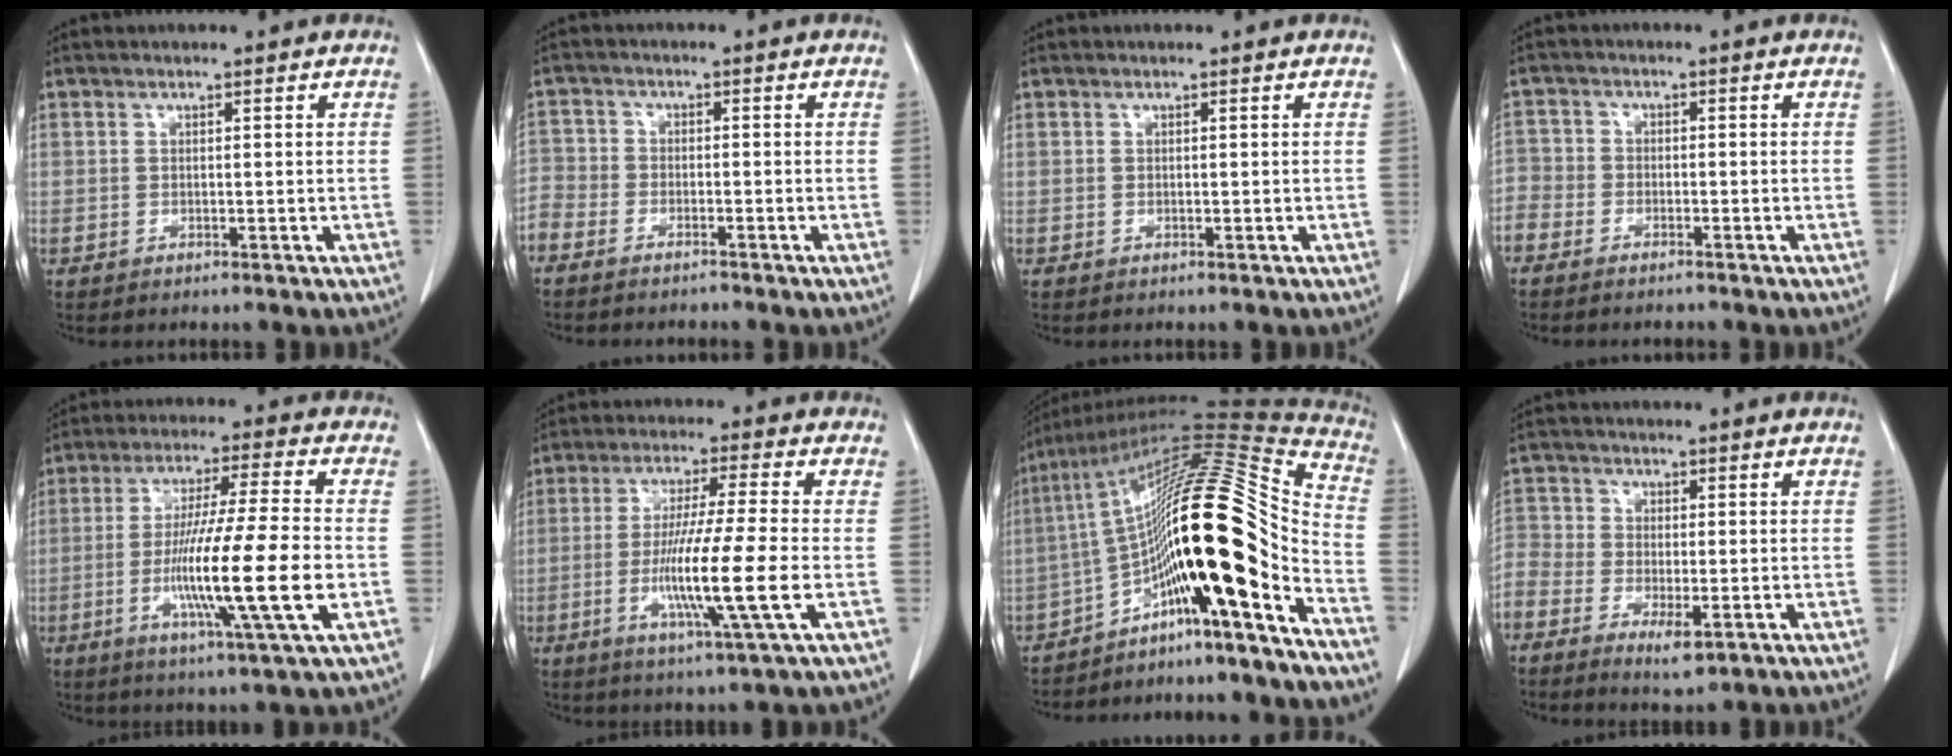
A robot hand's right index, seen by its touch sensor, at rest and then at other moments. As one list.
[{"total": 5.9, "force": [-4.8, 3.4, 0.5], "torque": [-0.020, 0.008, -0.097]}, {"total": 0.0}, {"total": 6.2, "force": [-4.6, 4.1, 0.3], "torque": [-0.019, 0.007, -0.094]}, {"total": 16.0, "force": [-3.6, -0.5, 15.6], "torque": [-0.286, -0.018, -0.068]}, {"total": 11.7, "force": [-2.7, -0.9, 11.4], "torque": [-0.214, -0.021, -0.053]}, {"total": 21.9, "force": [-9.2, 1.1, 19.9], "torque": [-0.307, 0.040, -0.149]}, {"total": 8.6, "force": [-4.2, 5.1, 5.6], "torque": [-0.127, -0.003, -0.080]}]